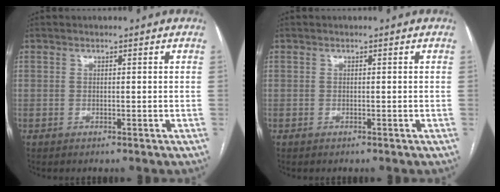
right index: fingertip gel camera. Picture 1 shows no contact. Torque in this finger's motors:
{"motor_torque": [-0.18, -0.07, 0.00, 0.00]}